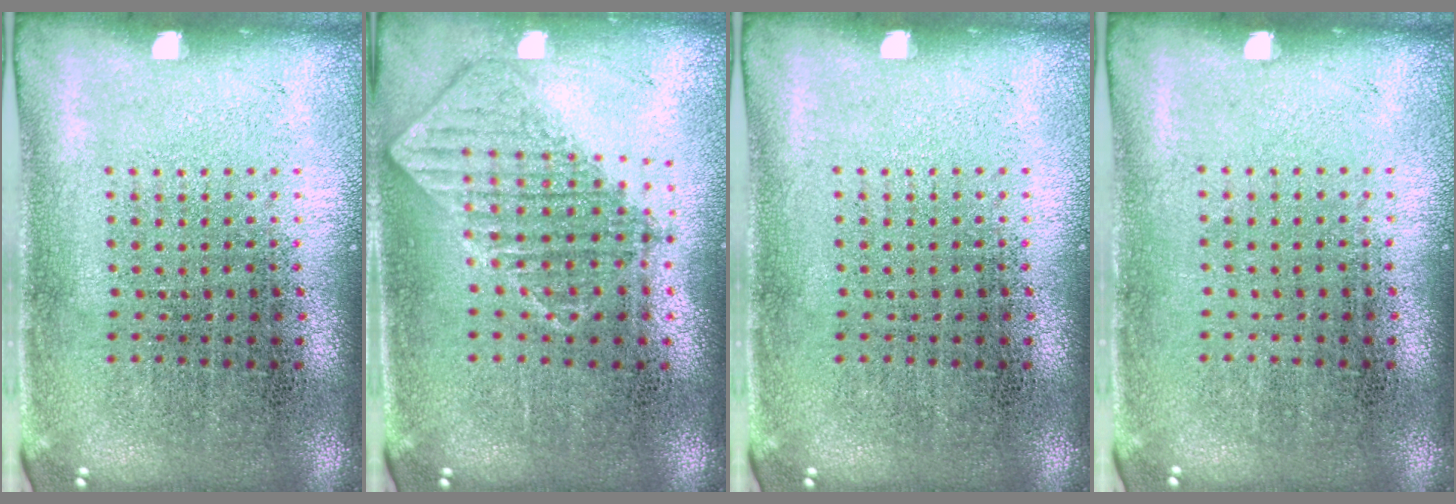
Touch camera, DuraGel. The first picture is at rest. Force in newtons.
{"total": 0.8, "press": 0.8, "slide": 0.0}
{"total": 0.0}
{"total": 0.0}